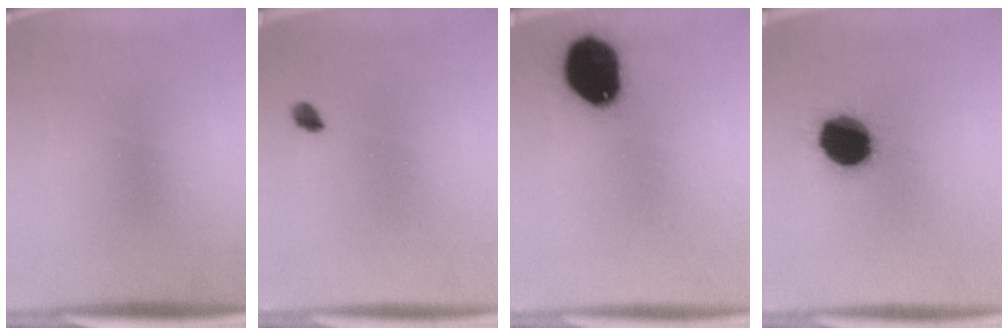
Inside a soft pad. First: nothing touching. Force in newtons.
{"total": 1.6}
{"total": 16.3}
{"total": 16.2}